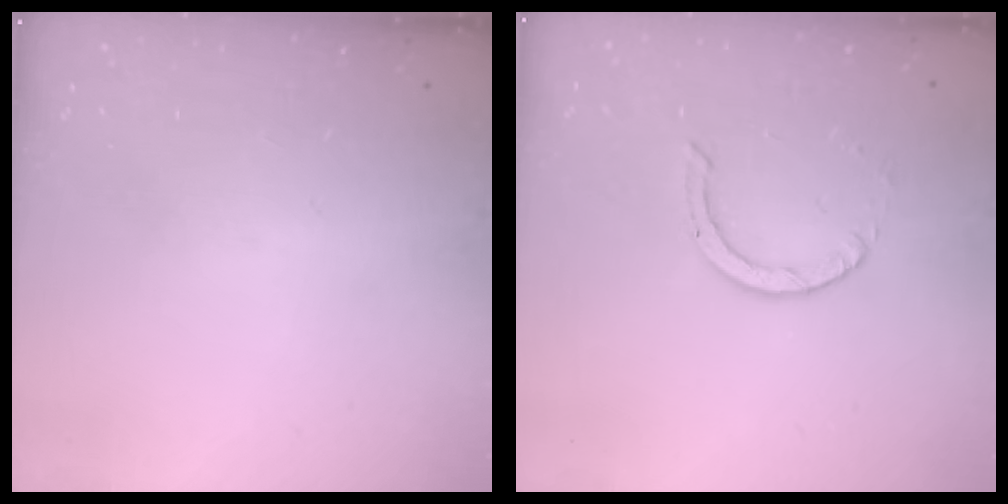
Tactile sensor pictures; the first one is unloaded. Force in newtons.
{"total": 2.2, "press": 2.2, "slide": 0.2}